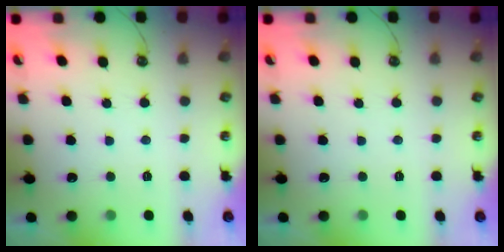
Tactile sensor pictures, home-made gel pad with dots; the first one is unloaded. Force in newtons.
{"total": 0.0}